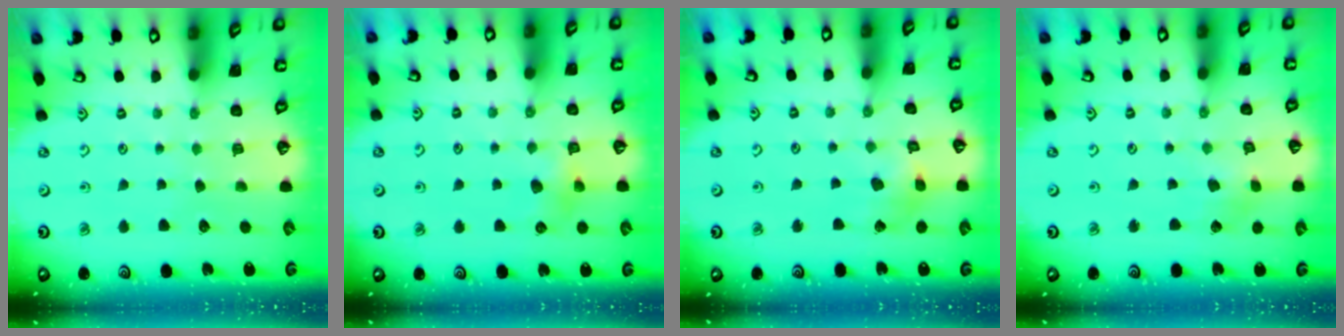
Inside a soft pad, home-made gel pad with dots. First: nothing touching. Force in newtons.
{"total": 4.7, "press": 4.7, "slide": 0.7}
{"total": 7.3, "press": 7.3, "slide": 0.8}
{"total": 3.1, "press": 3.1, "slide": 0.3}